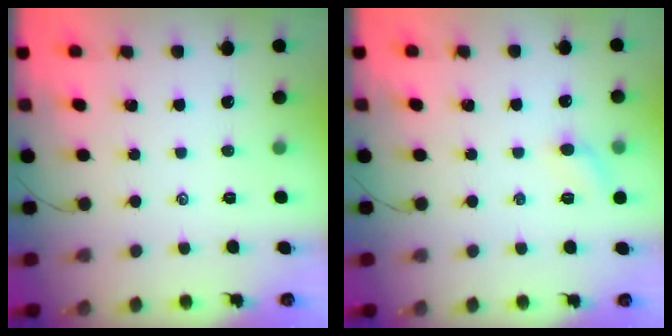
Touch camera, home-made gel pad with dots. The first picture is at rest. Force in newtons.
{"total": 6.1, "press": 5.8, "slide": 1.9}